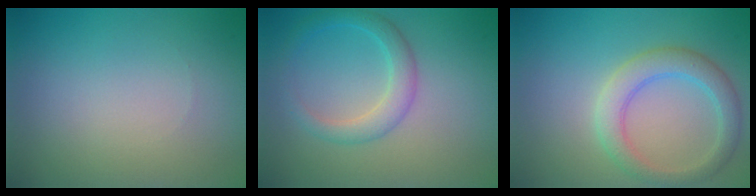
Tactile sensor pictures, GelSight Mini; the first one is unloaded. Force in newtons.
{"total": 2.8, "press": 2.8, "slide": 0.2}
{"total": 3.6, "press": 3.6, "slide": 0.2}